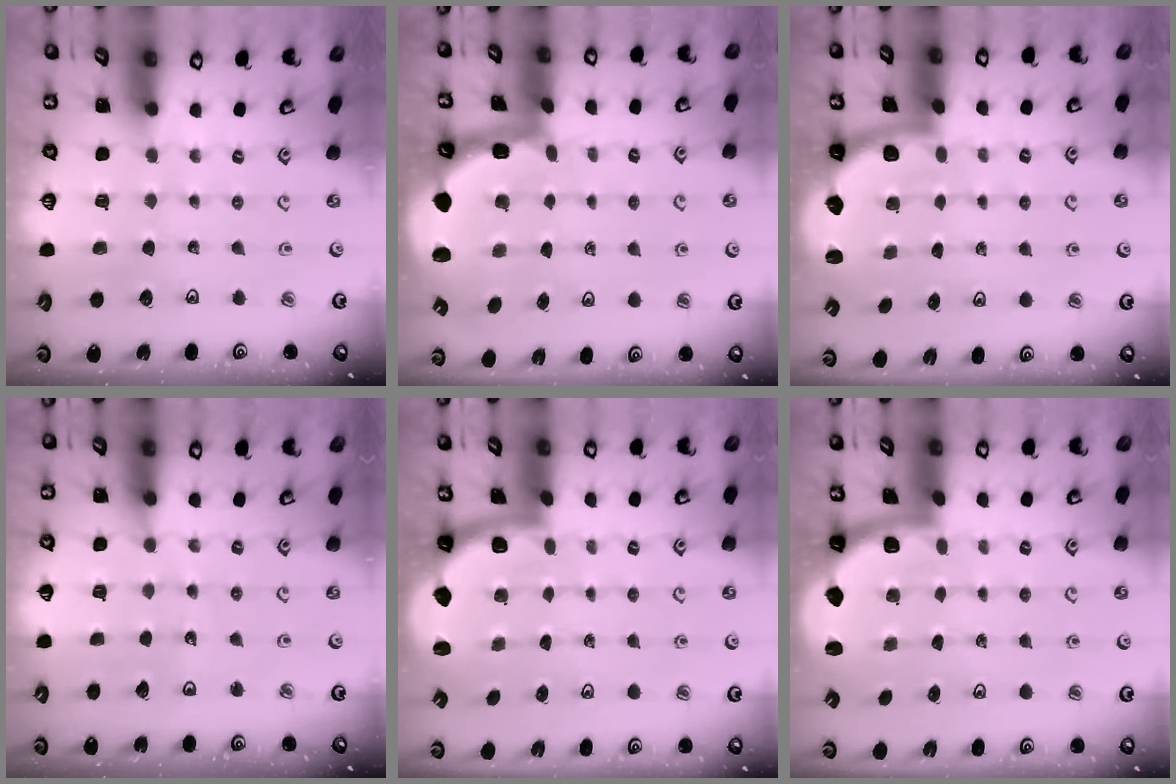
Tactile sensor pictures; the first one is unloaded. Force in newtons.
{"total": 2.1, "press": 1.9, "slide": 0.8}
{"total": 2.2, "press": 2.1, "slide": 0.8}
{"total": 3.0, "press": 3.0, "slide": 0.2}
{"total": 2.0, "press": 2.0, "slide": 0.5}
{"total": 2.0, "press": 2.0, "slide": 0.5}